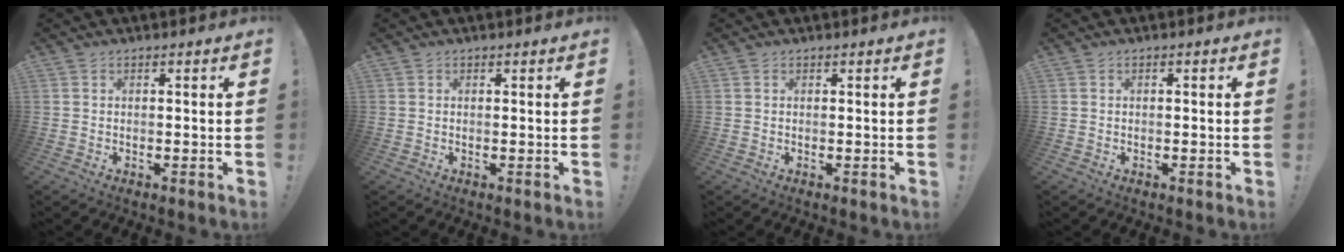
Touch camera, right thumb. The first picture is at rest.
{"total": 0.0}
{"total": 0.0}
{"total": 0.7, "force": [-0.6, 0.2, 0.3], "torque": [-0.006, 0.002, -0.010]}